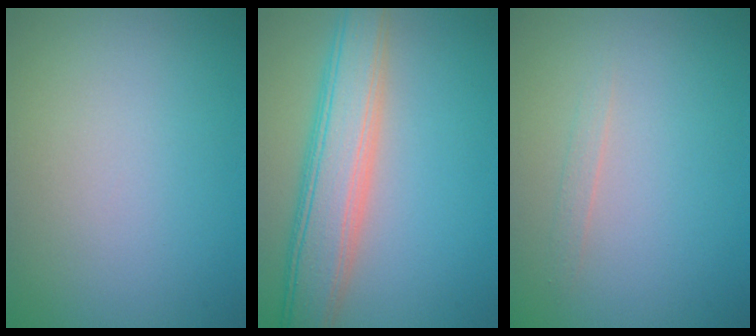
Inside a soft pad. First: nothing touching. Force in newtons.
{"total": 6.9, "press": 6.9, "slide": 0.2}
{"total": 0.7, "press": 0.7, "slide": 0.1}